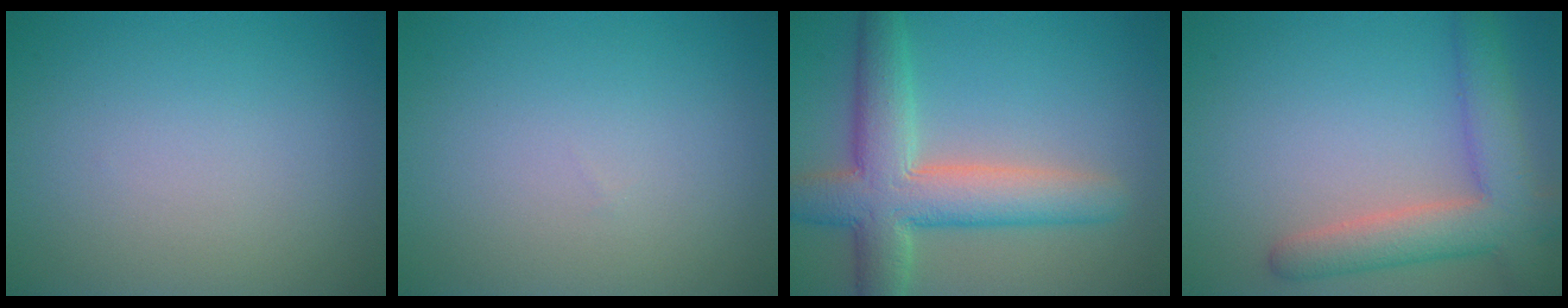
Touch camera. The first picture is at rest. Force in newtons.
{"total": 0.0}
{"total": 7.8, "press": 7.8, "slide": 0.2}
{"total": 5.8, "press": 5.7, "slide": 0.6}